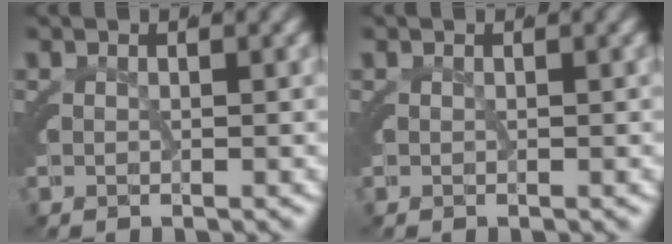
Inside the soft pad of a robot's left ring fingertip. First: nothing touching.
{"total": 0.0}